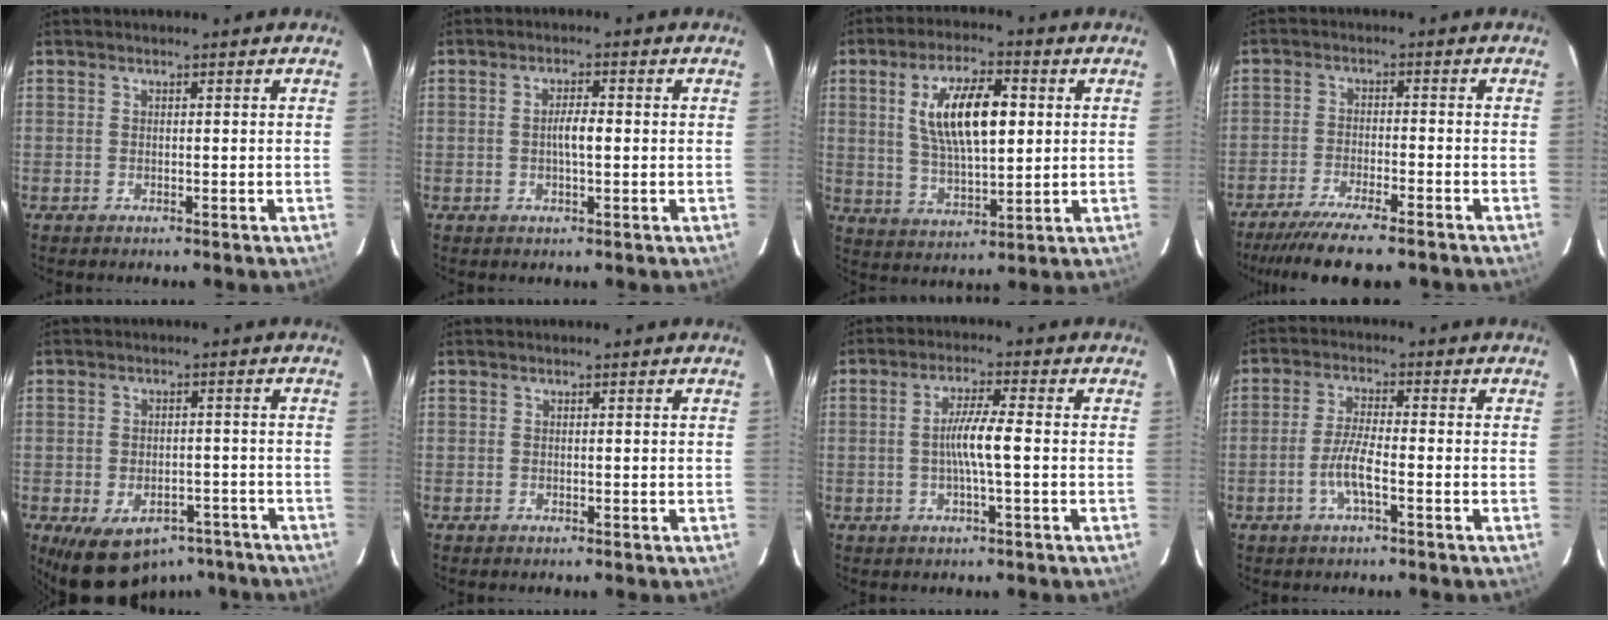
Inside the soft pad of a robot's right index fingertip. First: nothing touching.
{"total": 3.1, "force": [-0.1, 0.7, 3.0], "torque": [-0.054, 0.004, -0.002]}
{"total": 13.2, "force": [3.0, 5.0, 11.8], "torque": [-0.217, 0.008, 0.059]}
{"total": 12.8, "force": [-10.6, 2.1, 6.8], "torque": [-0.147, -0.031, -0.172]}
{"total": 14.1, "force": [-9.1, 8.3, 6.8], "torque": [-0.135, 0.005, -0.110]}
{"total": 0.0}
{"total": 5.7, "force": [-0.7, -0.2, 5.6], "torque": [-0.105, 0.000, -0.013]}
{"total": 5.3, "force": [-2.2, 0.8, 4.8], "torque": [-0.100, -0.001, -0.044]}